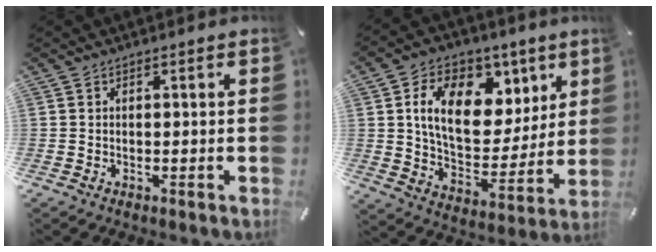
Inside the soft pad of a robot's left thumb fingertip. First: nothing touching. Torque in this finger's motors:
{"motor_torque": [2.35, 2.44, 1.48, -1.29, 0.18]}